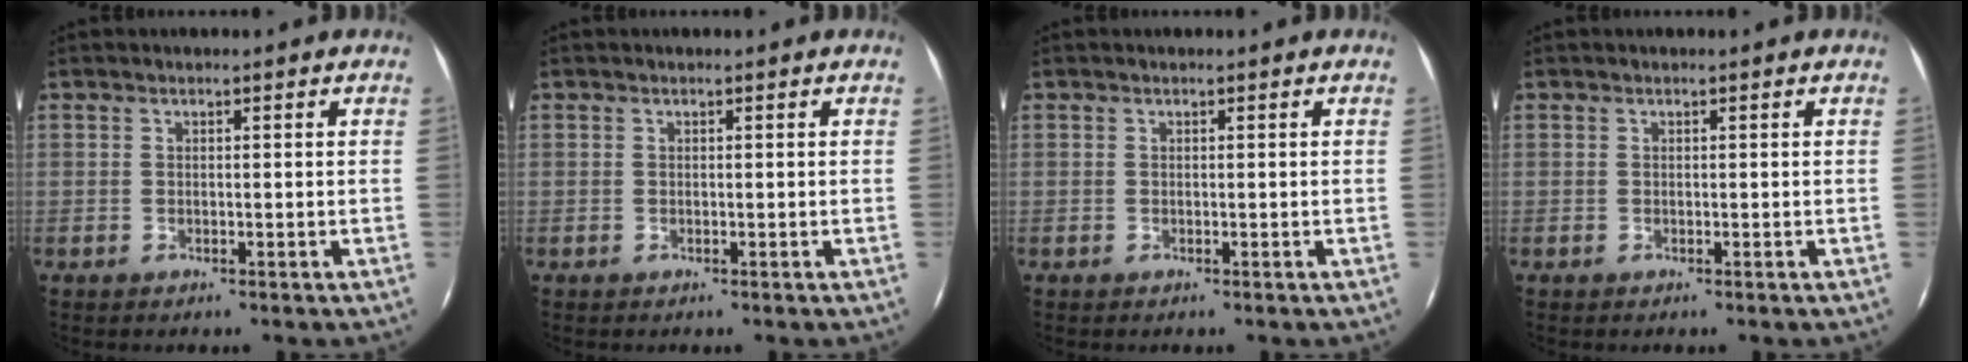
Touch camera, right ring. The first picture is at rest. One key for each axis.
{"total": 0.0}
{"total": 0.0}
{"total": 0.0}